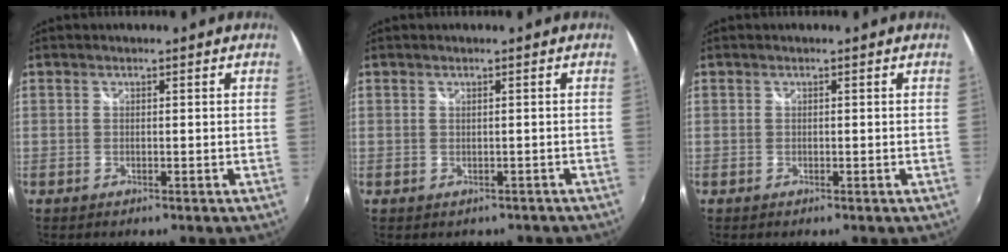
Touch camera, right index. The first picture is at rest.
{"total": 1.2, "force": [-0.4, 1.1, 0.3], "torque": [-0.004, -0.003, -0.001]}
{"total": 0.0}